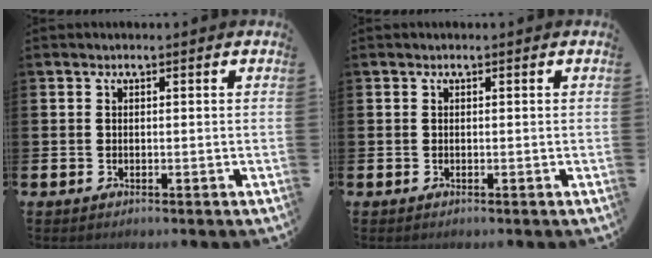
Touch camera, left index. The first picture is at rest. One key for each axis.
{"total": 0.0}